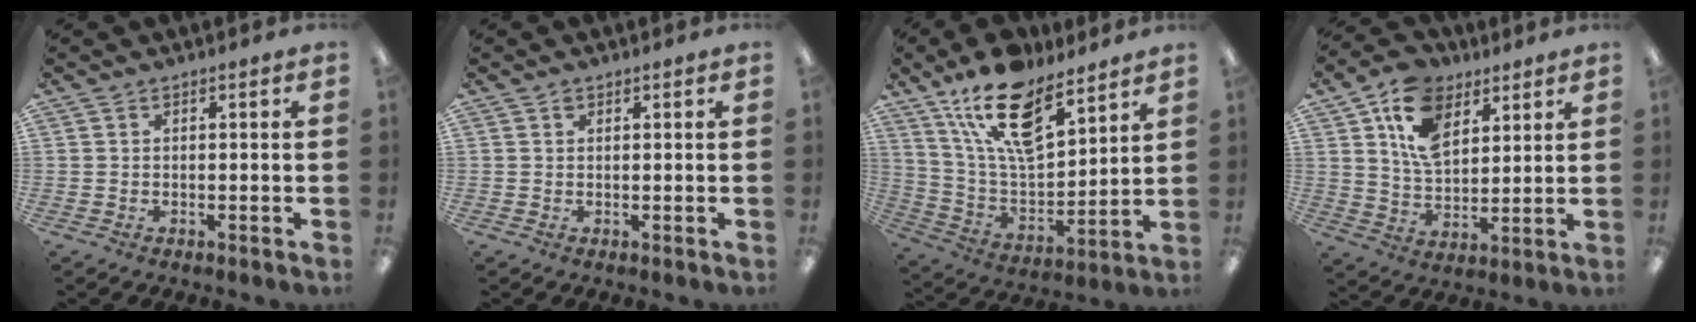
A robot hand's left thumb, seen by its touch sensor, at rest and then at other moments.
{"total": 0.7, "force": [0.3, 0.5, 0.3], "torque": [-0.006, 0.001, 0.006]}
{"total": 18.0, "force": [12.2, 7.5, 10.9], "torque": [-0.203, -0.063, 0.218]}
{"total": 13.2, "force": [6.9, 8.9, 6.8], "torque": [-0.126, -0.019, 0.132]}